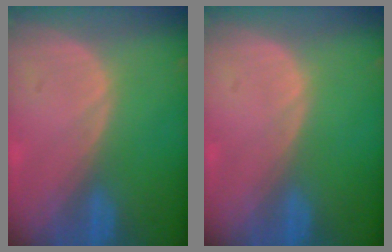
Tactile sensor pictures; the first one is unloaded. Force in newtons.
{"total": 0.0}